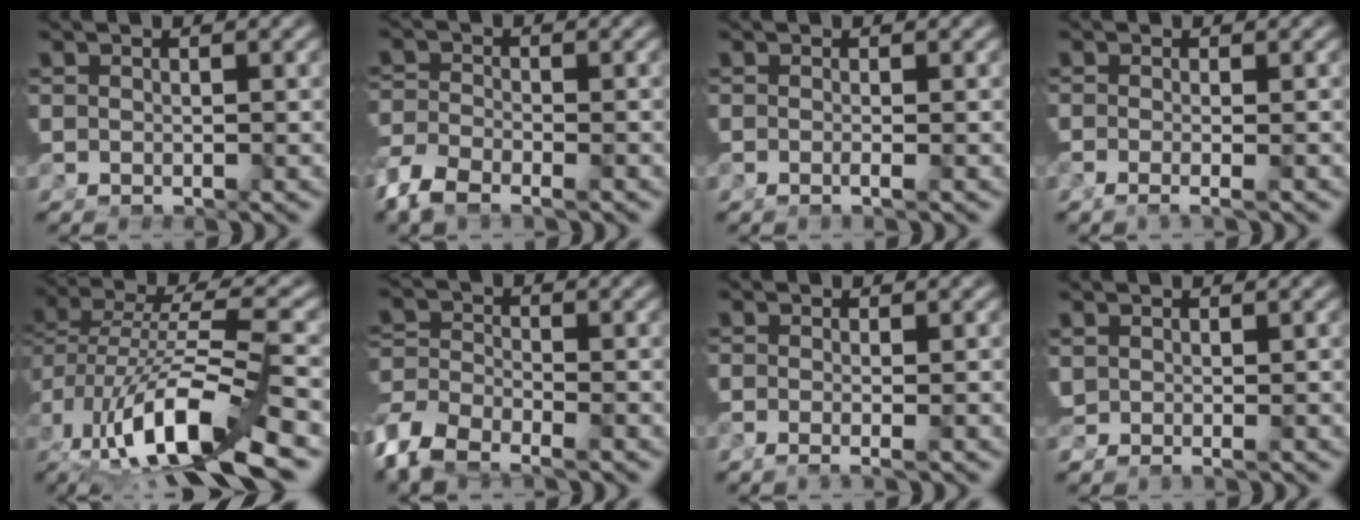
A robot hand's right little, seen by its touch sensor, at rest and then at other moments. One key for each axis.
{"total": 3.4, "fx": -2.7, "fy": 0.9, "fz": 1.8, "tx": -0.037, "ty": -0.021, "tz": -0.038}
{"total": 0.9, "fx": -0.4, "fy": -0.1, "fz": 0.8, "tx": -0.018, "ty": -0.003, "tz": -0.007}
{"total": 1.8, "fx": -1.2, "fy": -0.4, "fz": 1.3, "tx": -0.025, "ty": -0.011, "tz": -0.016}
{"total": 9.3, "fx": -3.1, "fy": 3.2, "fz": 8.1, "tx": -0.158, "ty": -0.026, "tz": -0.031}
{"total": 5.6, "fx": -3.4, "fy": 3.6, "fz": 2.6, "tx": -0.061, "ty": -0.032, "tz": -0.046}
{"total": 1.5, "fx": -0.9, "fy": -0.4, "fz": 1.1, "tx": -0.023, "ty": -0.013, "tz": -0.010}
{"total": 1.2, "fx": 0.1, "fy": 0.5, "fz": 1.0, "tx": -0.023, "ty": -0.010, "tz": 0.013}